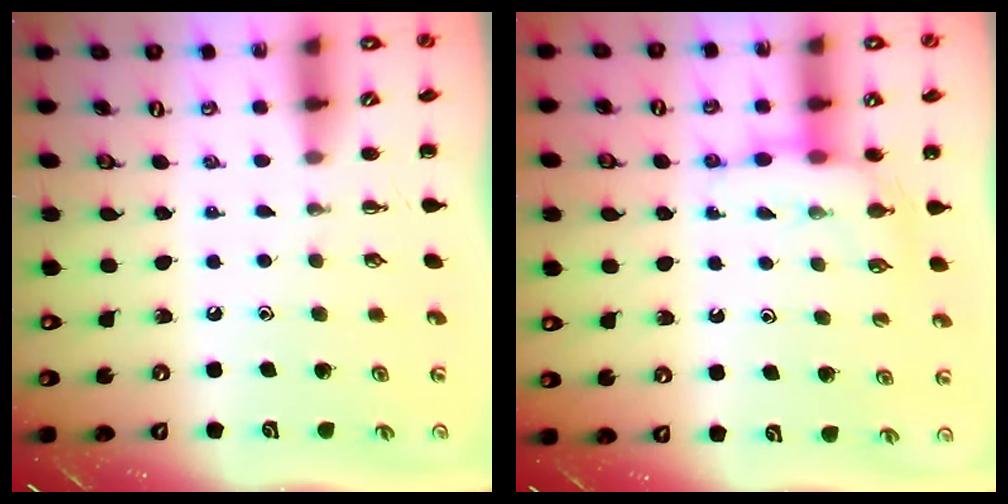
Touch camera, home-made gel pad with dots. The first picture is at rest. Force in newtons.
{"total": 7.9, "press": 7.8, "slide": 0.8}